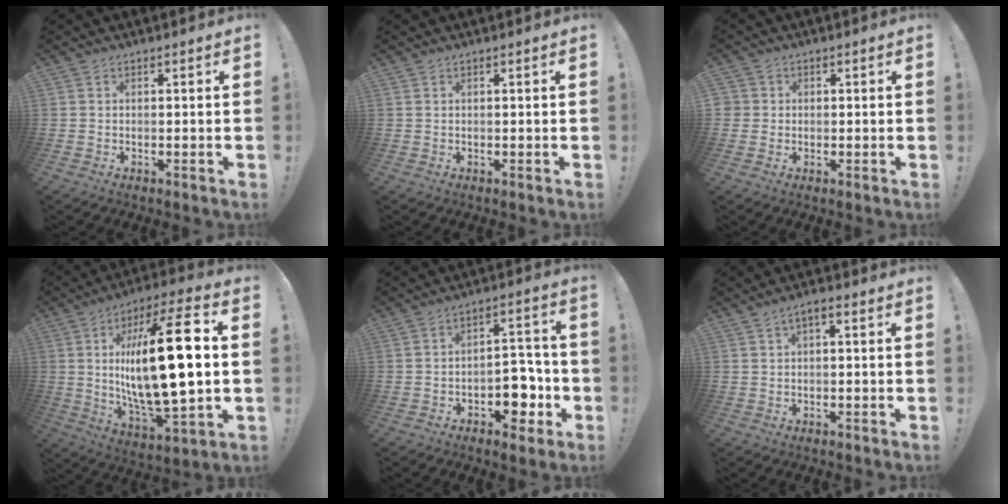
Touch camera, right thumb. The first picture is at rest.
{"total": 0.0}
{"total": 2.4, "force": [0.1, 2.4, 0.5], "torque": [-0.003, 0.002, 0.002]}
{"total": 27.1, "force": [2.0, 8.6, 25.6], "torque": [-0.456, -0.013, 0.021]}
{"total": 10.1, "force": [-4.1, 6.7, 6.3], "torque": [-0.052, 0.026, -0.064]}
{"total": 2.2, "force": [0.4, 0.8, 2.0], "torque": [-0.035, 0.004, 0.008]}